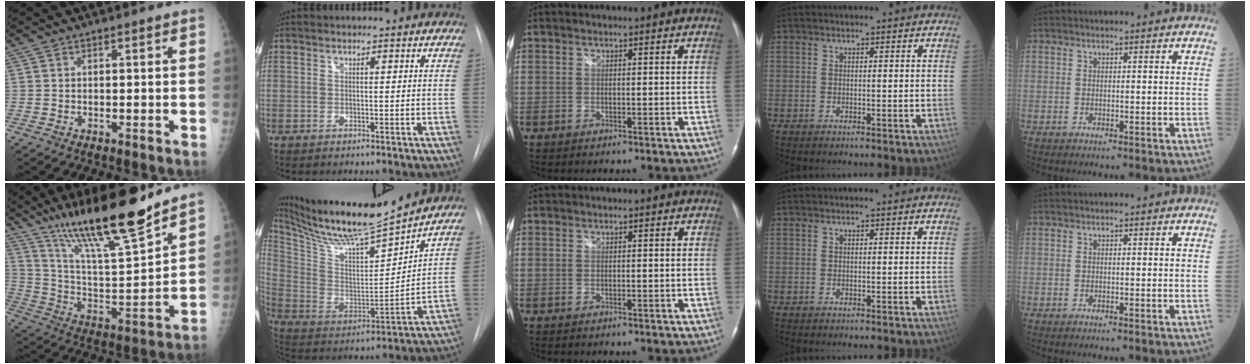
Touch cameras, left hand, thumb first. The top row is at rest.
{"thumb": {"total": 22.3, "force": [16.8, 2.9, 14.5], "torque": [-0.229, -0.076, 0.297]}, "index": {"total": 19.7, "force": [18.0, 0.7, 8.0], "torque": [-0.161, -0.020, 0.308]}}